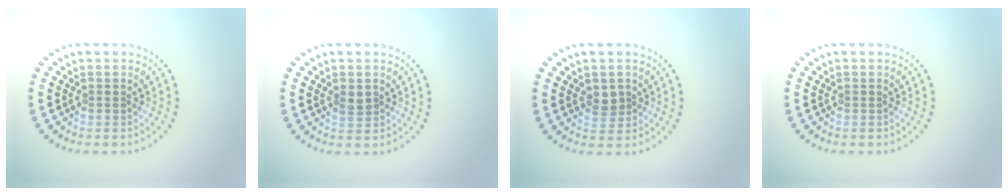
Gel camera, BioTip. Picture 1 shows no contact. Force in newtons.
{"total": 1.3, "press": 1.3, "slide": 0.3}
{"total": 1.5, "press": 1.4, "slide": 0.5}
{"total": 0.0}